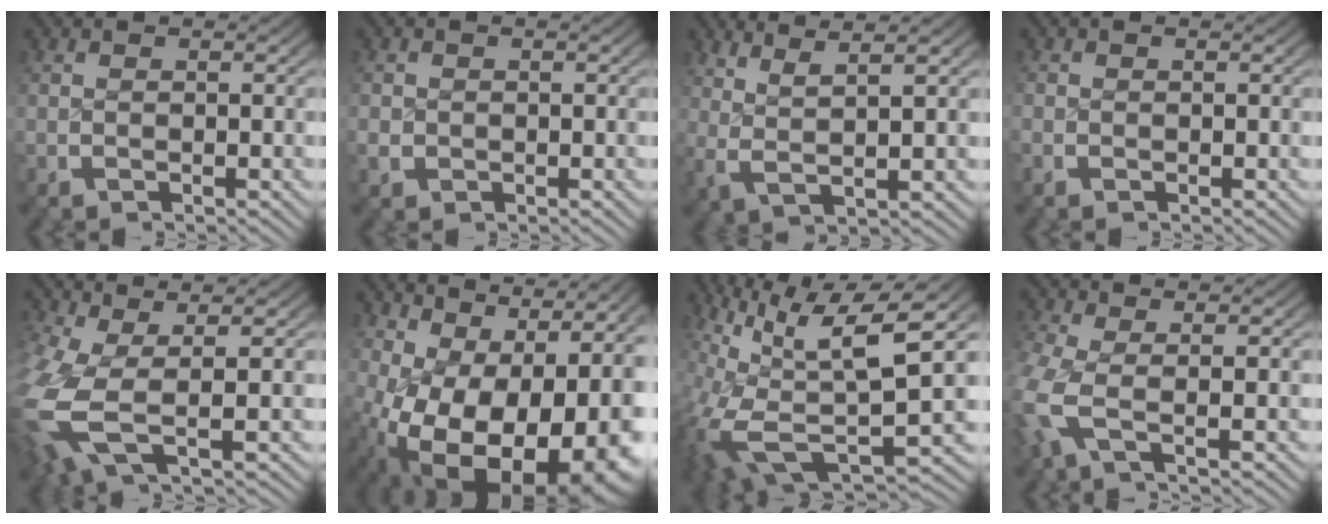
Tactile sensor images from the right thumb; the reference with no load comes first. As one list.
[{"total": 1.6, "force": [-0.4, 1.4, 0.5], "torque": [-0.012, -0.005, -0.007]}, {"total": 4.9, "force": [2.9, 1.2, 3.8], "torque": [-0.066, 0.000, 0.059]}, {"total": 0.6, "force": [-0.3, 0.5, 0.0], "torque": [-0.003, -0.005, -0.006]}, {"total": 7.5, "force": [-0.6, 4.3, 6.2], "torque": [-0.187, -0.038, 0.006]}, {"total": 20.1, "force": [-2.6, 13.3, 14.9], "torque": [-0.278, -0.096, 0.014]}, {"total": 13.2, "force": [-0.5, 7.3, 10.9], "torque": [-0.222, -0.058, 0.027]}, {"total": 4.3, "force": [-0.6, 2.3, 3.6], "torque": [-0.120, -0.021, -0.006]}]